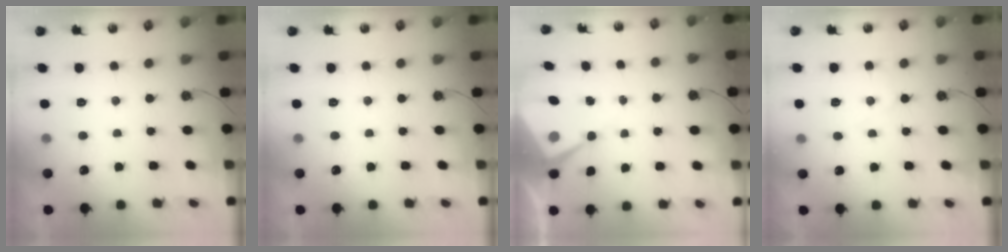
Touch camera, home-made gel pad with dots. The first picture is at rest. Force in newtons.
{"total": 0.0}
{"total": 6.7, "press": 6.7, "slide": 0.2}
{"total": 4.4, "press": 4.3, "slide": 0.8}